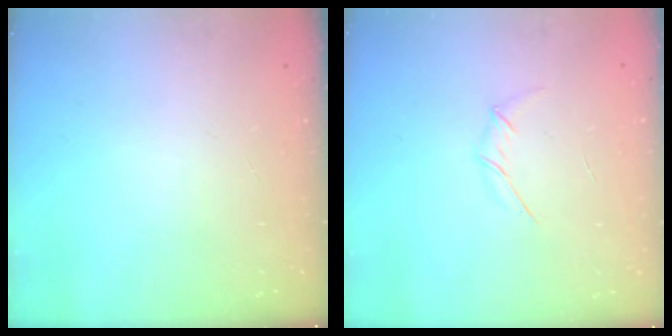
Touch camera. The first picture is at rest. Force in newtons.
{"total": 4.1, "press": 3.9, "slide": 1.1}